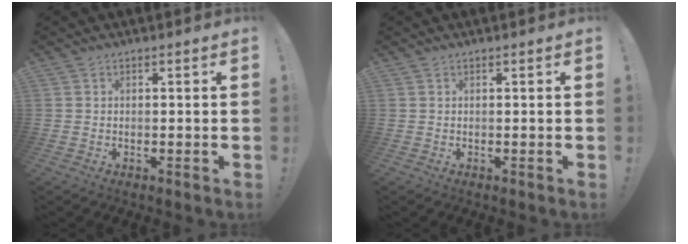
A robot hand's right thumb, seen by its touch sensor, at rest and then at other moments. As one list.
[{"total": 0.0}]